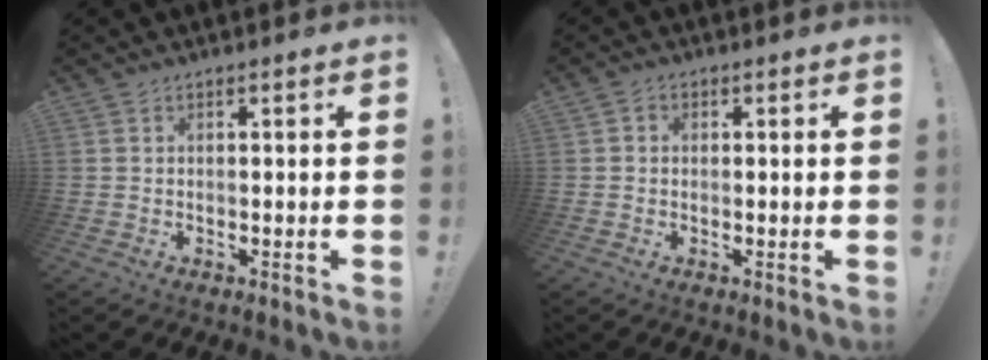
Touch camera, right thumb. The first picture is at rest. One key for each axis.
{"total": 1.3, "fx": -0.2, "fy": 1.2, "fz": 0.6, "tx": -0.012, "ty": 0.005, "tz": -0.004}